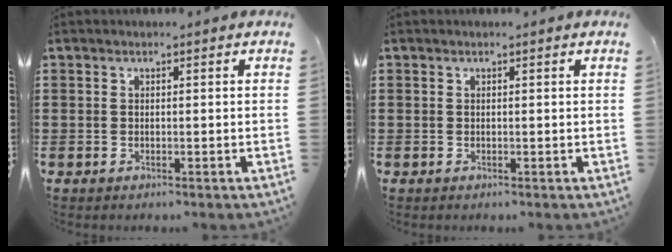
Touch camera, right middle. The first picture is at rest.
{"total": 0.0}